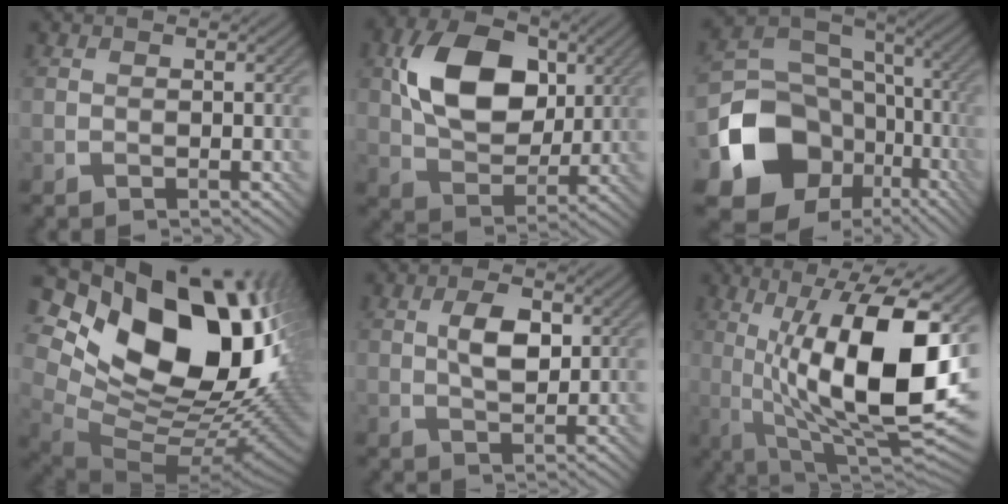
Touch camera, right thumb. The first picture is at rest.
{"total": 12.3, "force": [3.0, 8.4, 8.4], "torque": [-0.169, 0.010, 0.049]}
{"total": 15.2, "force": [-5.3, 12.1, 7.5], "torque": [-0.163, -0.045, -0.094]}
{"total": 21.8, "force": [7.6, 13.5, 15.3], "torque": [-0.282, -0.009, 0.169]}
{"total": 4.9, "force": [1.0, 2.7, 4.1], "torque": [-0.078, 0.001, 0.016]}
{"total": 16.7, "force": [1.8, 6.2, 15.5], "torque": [-0.242, -0.002, 0.027]}